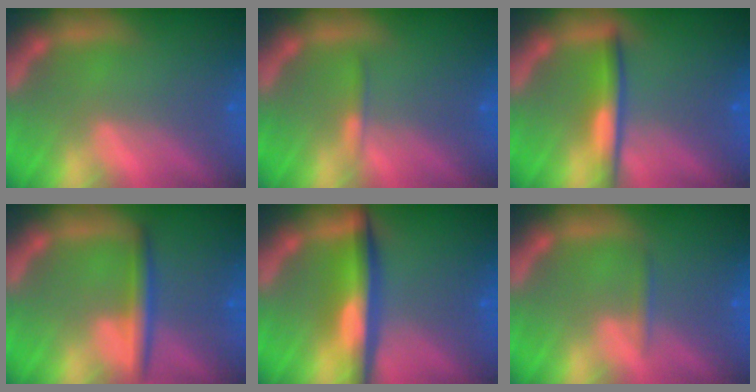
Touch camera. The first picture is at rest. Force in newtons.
{"total": 0.9}
{"total": 3.5}
{"total": 3.0}
{"total": 6.0}
{"total": 0.9}